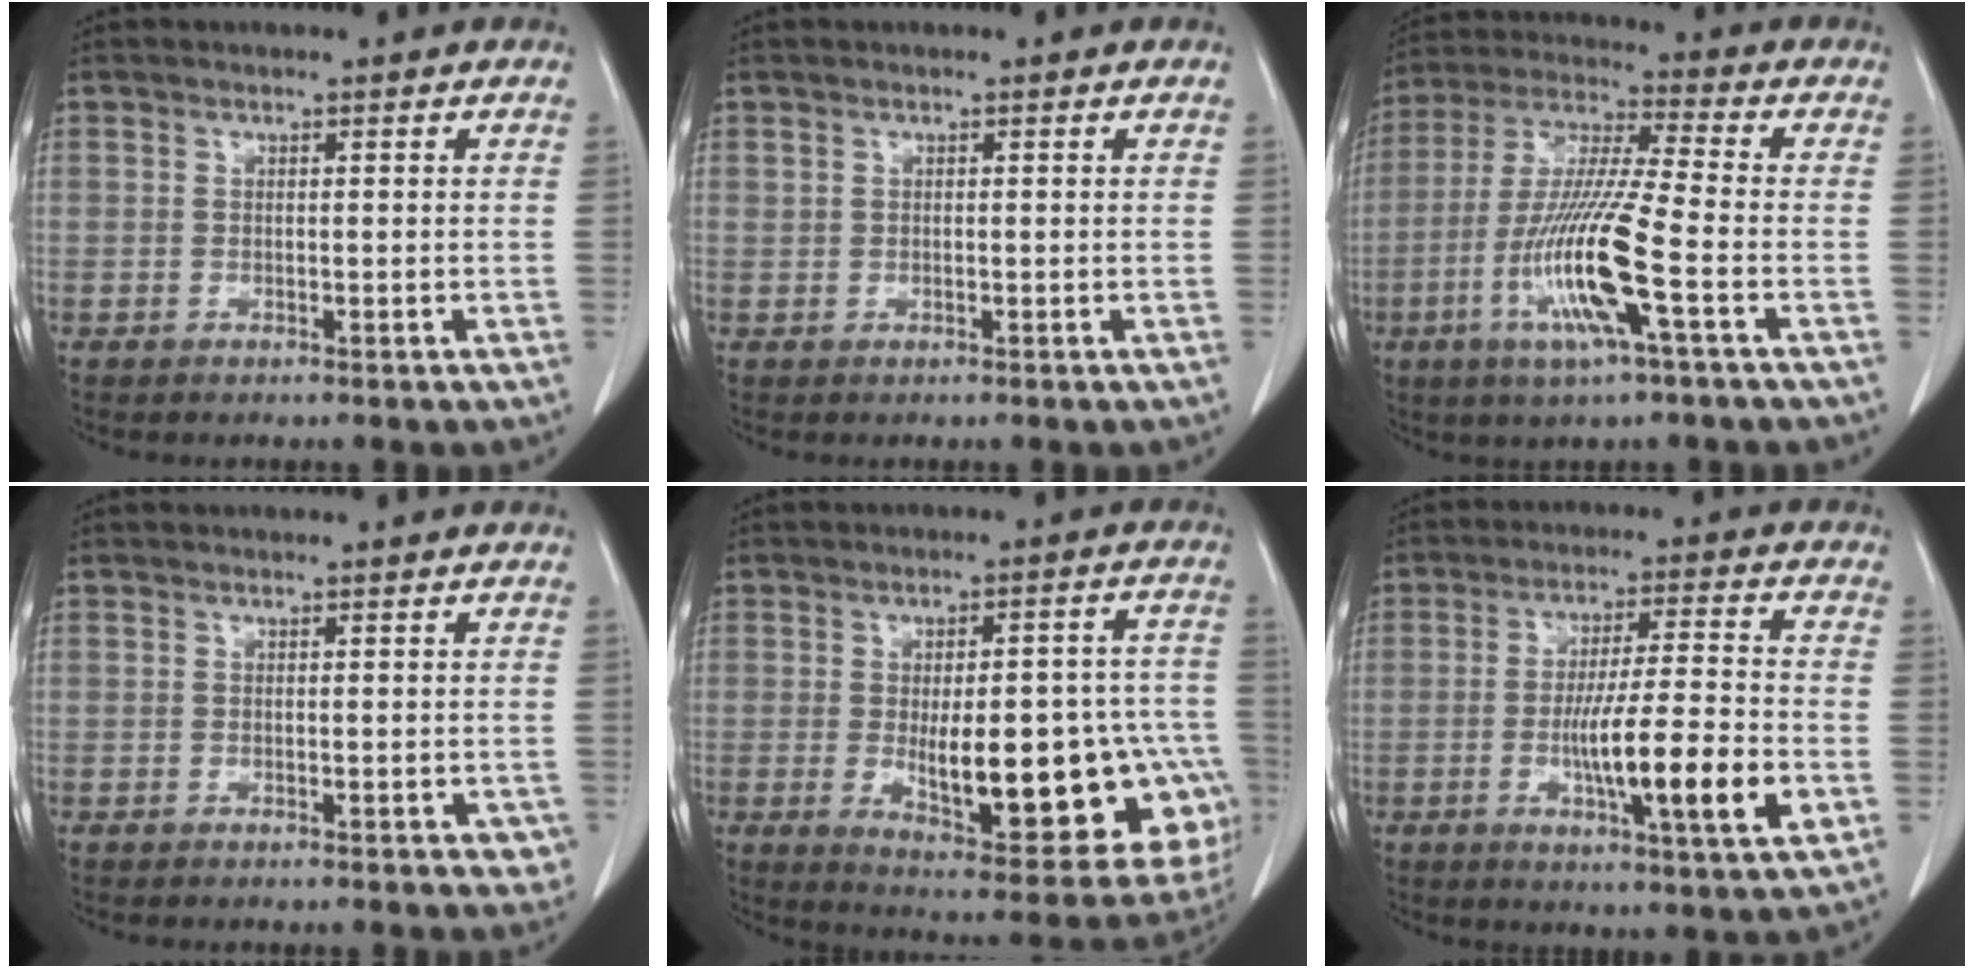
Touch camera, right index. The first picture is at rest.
{"total": 0.0}
{"total": 14.4, "force": [-4.9, 0.1, 13.6], "torque": [-0.281, -0.014, -0.098]}
{"total": 2.8, "force": [-1.2, 1.1, 2.2], "torque": [-0.016, 0.002, -0.012]}
{"total": 24.1, "force": [-5.2, 8.2, 22.1], "torque": [-0.213, 0.018, -0.042]}
{"total": 14.3, "force": [-3.6, 0.6, 13.8], "torque": [-0.232, -0.014, -0.062]}